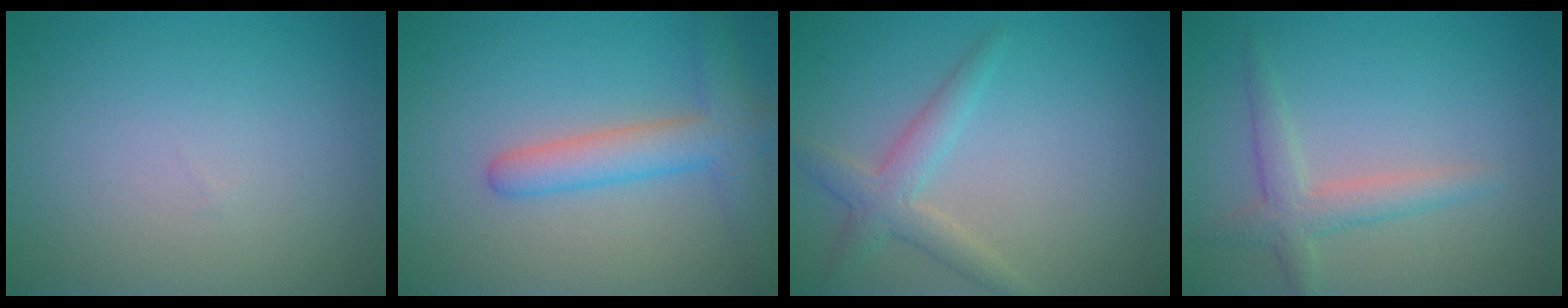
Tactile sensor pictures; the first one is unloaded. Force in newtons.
{"total": 4.4, "press": 4.4, "slide": 0.2}
{"total": 2.8, "press": 2.8, "slide": 0.1}
{"total": 2.7, "press": 2.7, "slide": 0.1}